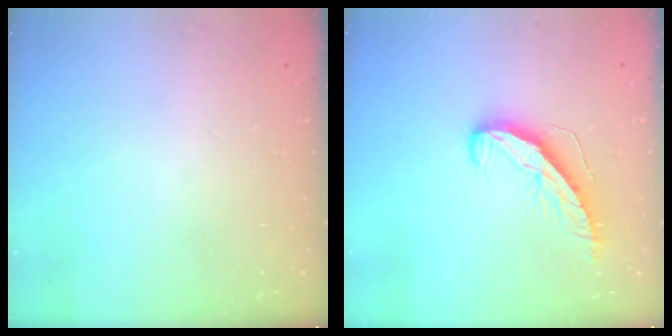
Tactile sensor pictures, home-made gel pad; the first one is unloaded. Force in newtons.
{"total": 9.4, "press": 9.4, "slide": 0.4}